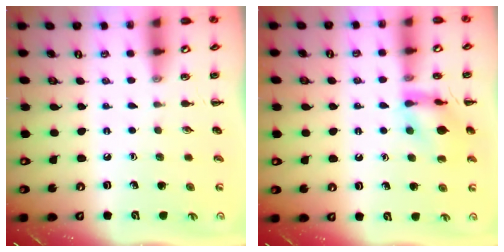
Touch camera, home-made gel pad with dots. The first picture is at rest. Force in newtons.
{"total": 12.8, "press": 12.8, "slide": 1.1}